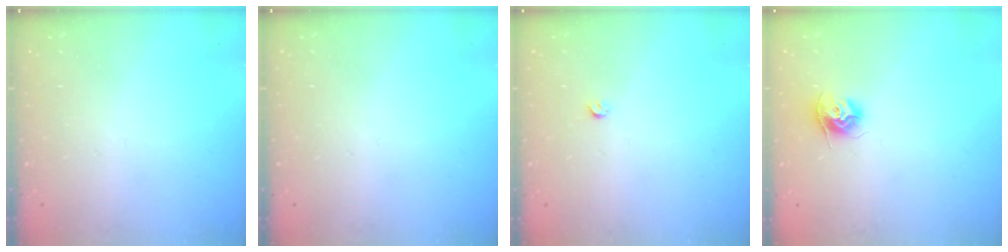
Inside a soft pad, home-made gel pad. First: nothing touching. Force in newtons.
{"total": 0.0}
{"total": 2.8, "press": 2.8, "slide": 0.5}
{"total": 9.7, "press": 9.7, "slide": 0.5}